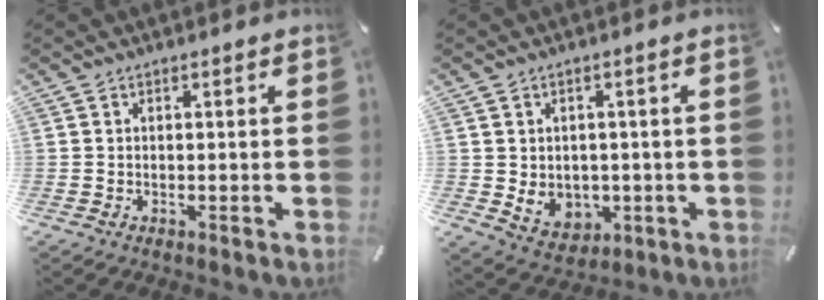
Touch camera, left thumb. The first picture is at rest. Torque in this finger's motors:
{"motor_torque": [-0.13, 0.27, 0.07, 0.01, 0.03]}